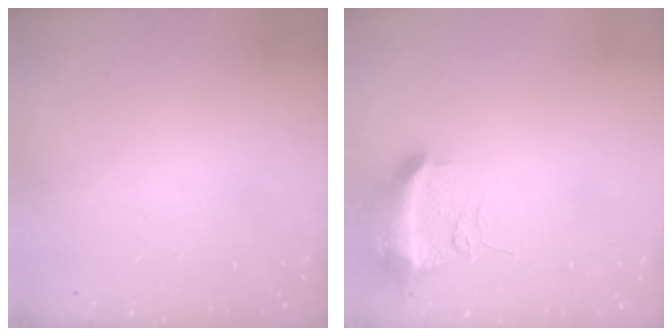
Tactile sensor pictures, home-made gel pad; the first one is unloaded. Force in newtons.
{"total": 11.0, "press": 10.9, "slide": 1.3}